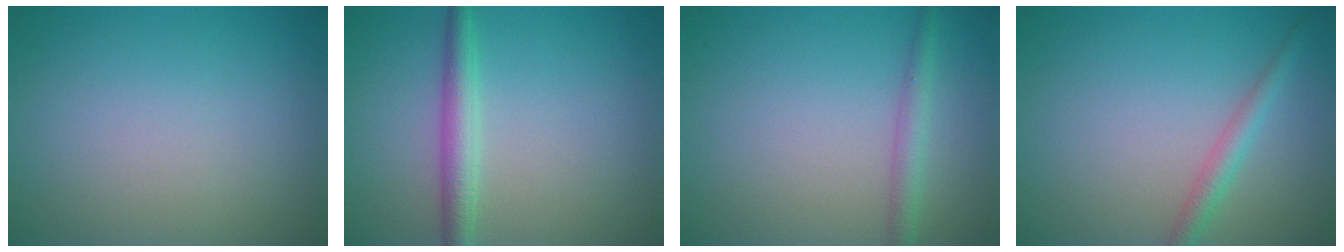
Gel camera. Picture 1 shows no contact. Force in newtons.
{"total": 2.8, "press": 2.8, "slide": 0.0}
{"total": 2.0, "press": 2.0, "slide": 0.0}
{"total": 1.9, "press": 1.9, "slide": 0.0}